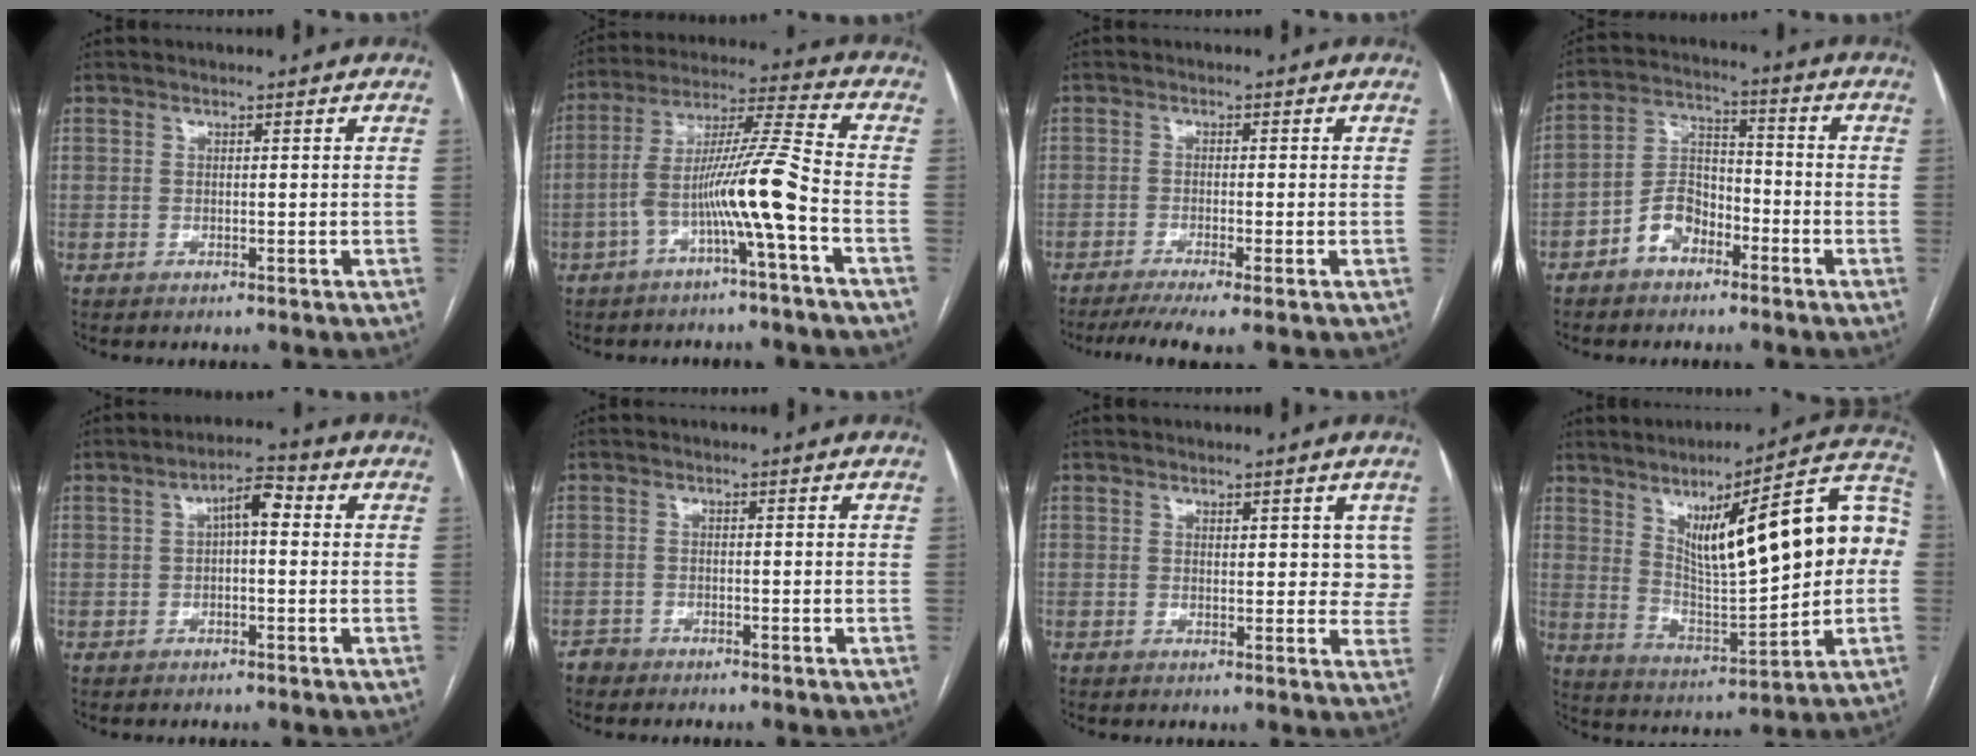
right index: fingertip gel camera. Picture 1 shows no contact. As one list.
[{"total": 11.3, "force": [-4.1, -1.1, 10.5], "torque": [-0.196, 0.024, -0.075]}, {"total": 6.0, "force": [-4.4, -0.2, 4.1], "torque": [-0.065, -0.009, -0.071]}, {"total": 6.0, "force": [-3.3, 4.0, 3.1], "torque": [-0.061, 0.022, -0.061]}, {"total": 4.7, "force": [0.6, 1.6, 4.4], "torque": [-0.073, 0.025, 0.008]}, {"total": 1.5, "force": [-1.4, 0.5, -0.3], "torque": [0.005, 0.000, -0.026]}, {"total": 4.9, "force": [1.9, 2.4, 3.8], "torque": [-0.031, -0.003, 0.020]}, {"total": 21.6, "force": [4.1, 4.5, 20.7], "torque": [-0.308, 0.030, 0.065]}]